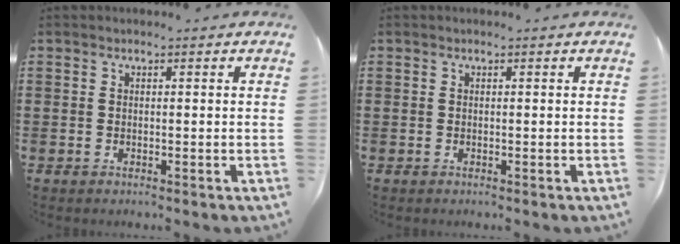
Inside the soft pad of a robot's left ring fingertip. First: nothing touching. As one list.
[{"total": 0.0}]